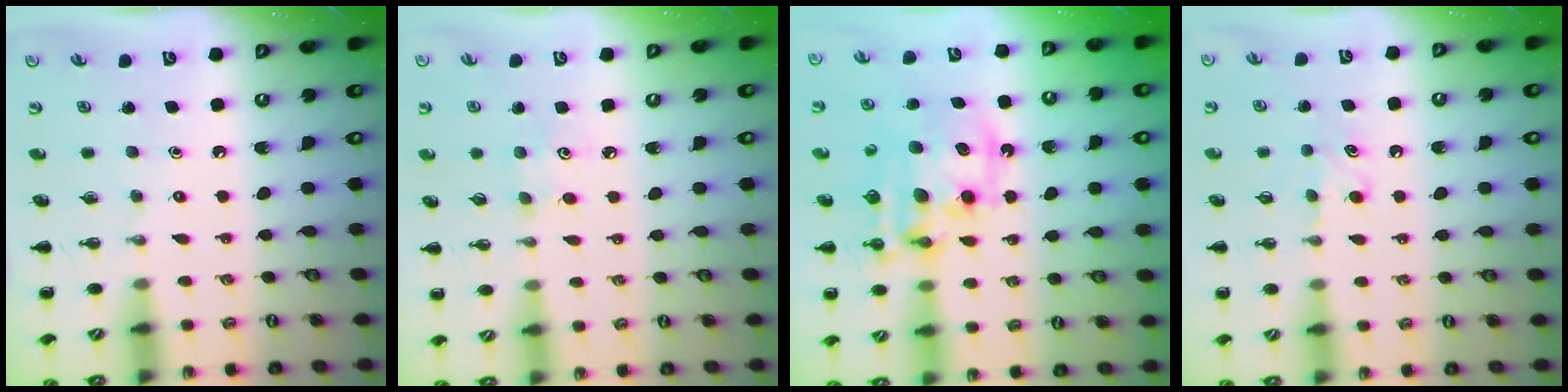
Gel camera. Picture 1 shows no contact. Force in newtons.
{"total": 3.7, "press": 3.5, "slide": 1.0}
{"total": 14.3, "press": 13.8, "slide": 3.4}
{"total": 6.7, "press": 6.6, "slide": 1.5}